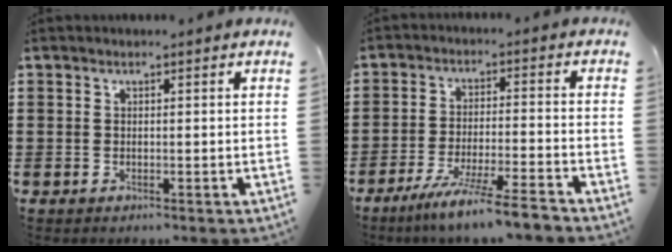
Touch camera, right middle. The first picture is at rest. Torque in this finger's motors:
{"motor_torque": [2.14, 0.00, 0.40, 0.19]}